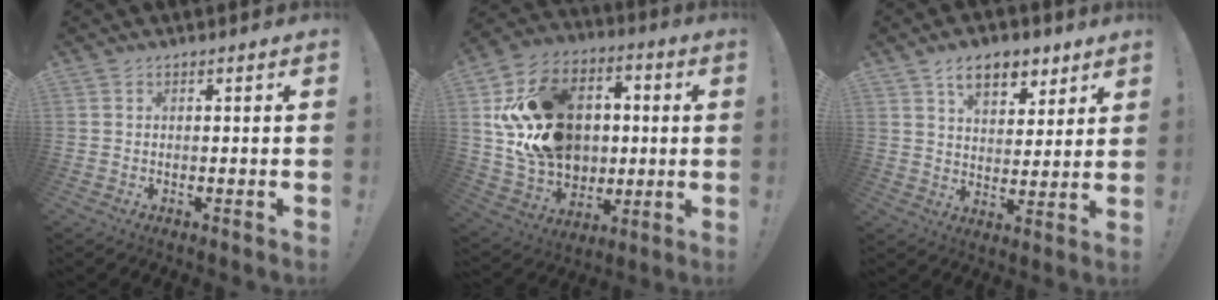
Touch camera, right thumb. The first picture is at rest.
{"total": 23.5, "force": [2.9, 18.5, 14.1], "torque": [-0.226, 0.011, 0.084]}
{"total": 10.8, "force": [6.4, 6.4, 5.8], "torque": [-0.075, -0.030, 0.116]}